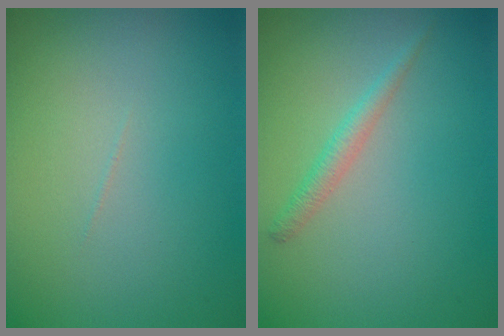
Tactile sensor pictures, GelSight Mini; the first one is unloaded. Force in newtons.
{"total": 1.4, "press": 1.4, "slide": 0.1}